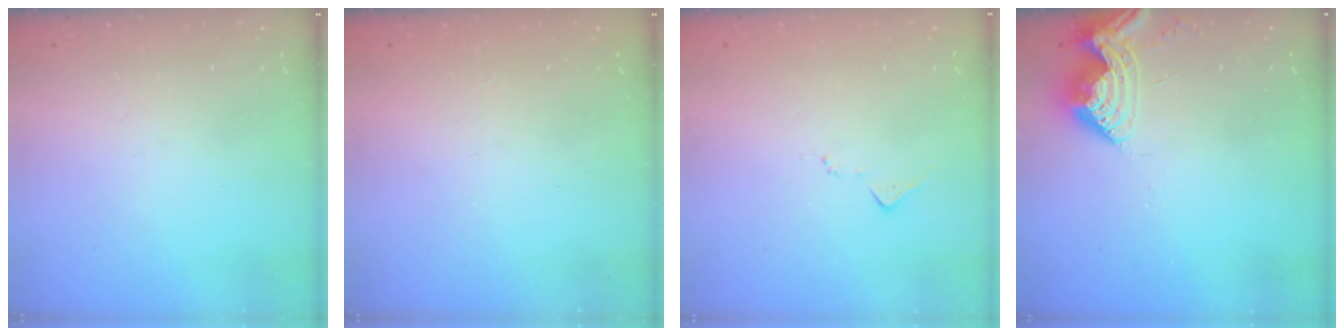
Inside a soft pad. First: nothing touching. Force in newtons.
{"total": 1.5, "press": 1.2, "slide": 0.9}
{"total": 7.2, "press": 7.2, "slide": 0.3}
{"total": 9.6, "press": 9.6, "slide": 1.0}